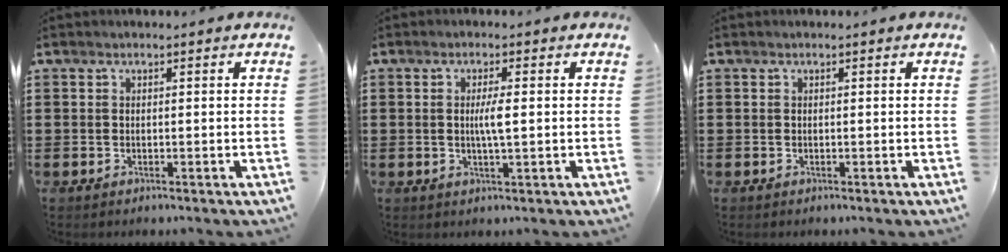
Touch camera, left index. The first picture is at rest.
{"total": 3.2, "force": [0.2, 0.4, 3.2], "torque": [-0.060, -0.002, 0.001]}
{"total": 0.0}